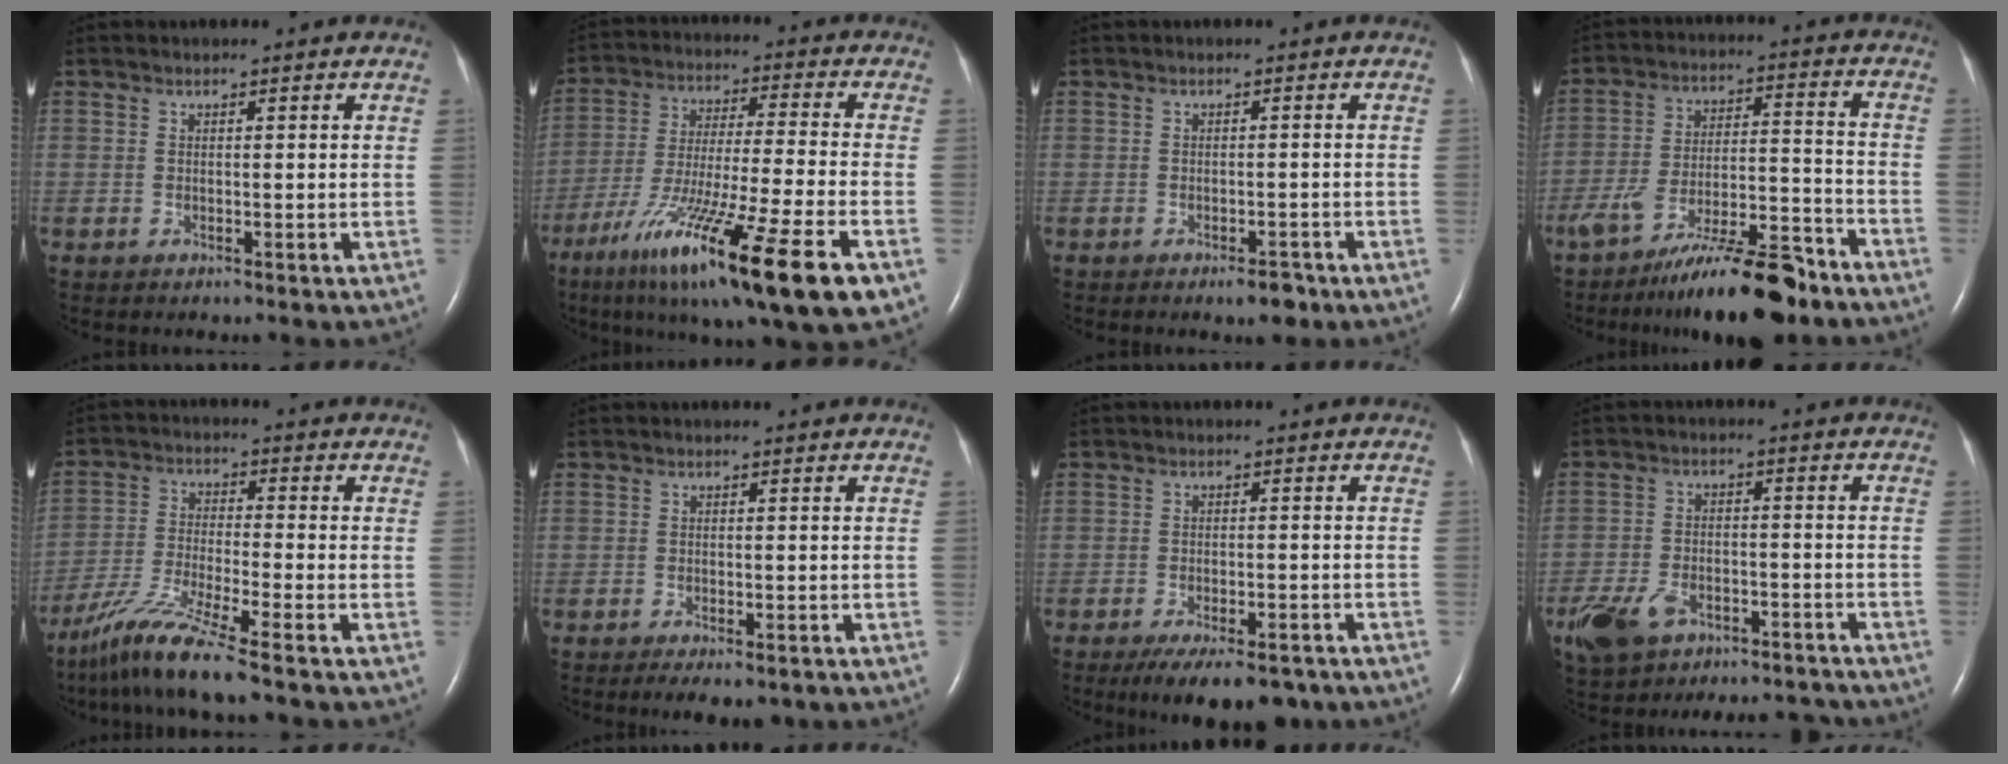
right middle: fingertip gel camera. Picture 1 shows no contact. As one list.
[{"total": 21.3, "force": [-11.5, 0.7, 17.9], "torque": [-0.279, -0.059, -0.198]}, {"total": 2.4, "force": [-1.7, 0.8, 1.5], "torque": [-0.019, 0.000, -0.020]}, {"total": 14.9, "force": [-11.6, 2.6, 9.1], "torque": [-0.145, 0.007, -0.191]}, {"total": 9.3, "force": [-7.1, -1.0, 5.9], "torque": [-0.121, -0.037, -0.136]}, {"total": 4.7, "force": [-3.4, 1.6, 2.8], "torque": [-0.040, -0.008, -0.047]}, {"total": 10.4, "force": [-8.0, 3.4, 5.7], "torque": [-0.076, -0.008, -0.115]}, {"total": 11.3, "force": [-8.4, 5.4, 5.3], "torque": [-0.101, 0.009, -0.135]}]